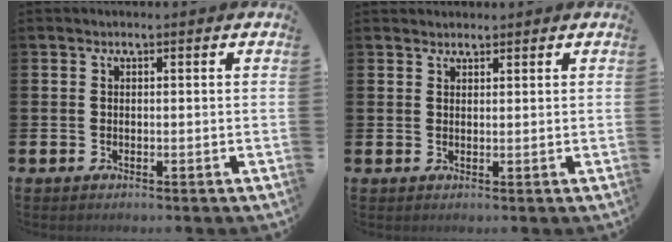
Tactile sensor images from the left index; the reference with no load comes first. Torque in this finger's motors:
{"motor_torque": [0.00, -2.14, -0.14, 0.02]}